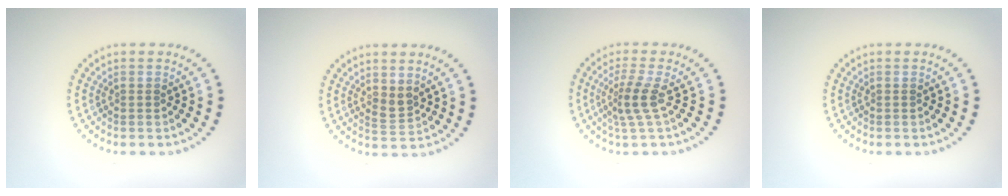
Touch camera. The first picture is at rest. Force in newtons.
{"total": 1.5, "press": 1.3, "slide": 0.8}
{"total": 2.6, "press": 1.8, "slide": 1.9}
{"total": 0.0}